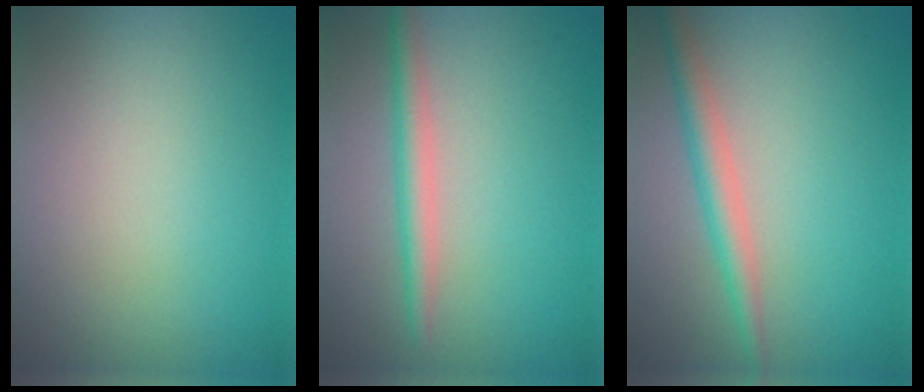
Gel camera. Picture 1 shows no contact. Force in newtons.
{"total": 2.4, "press": 2.4, "slide": 0.1}
{"total": 2.8, "press": 2.8, "slide": 0.1}